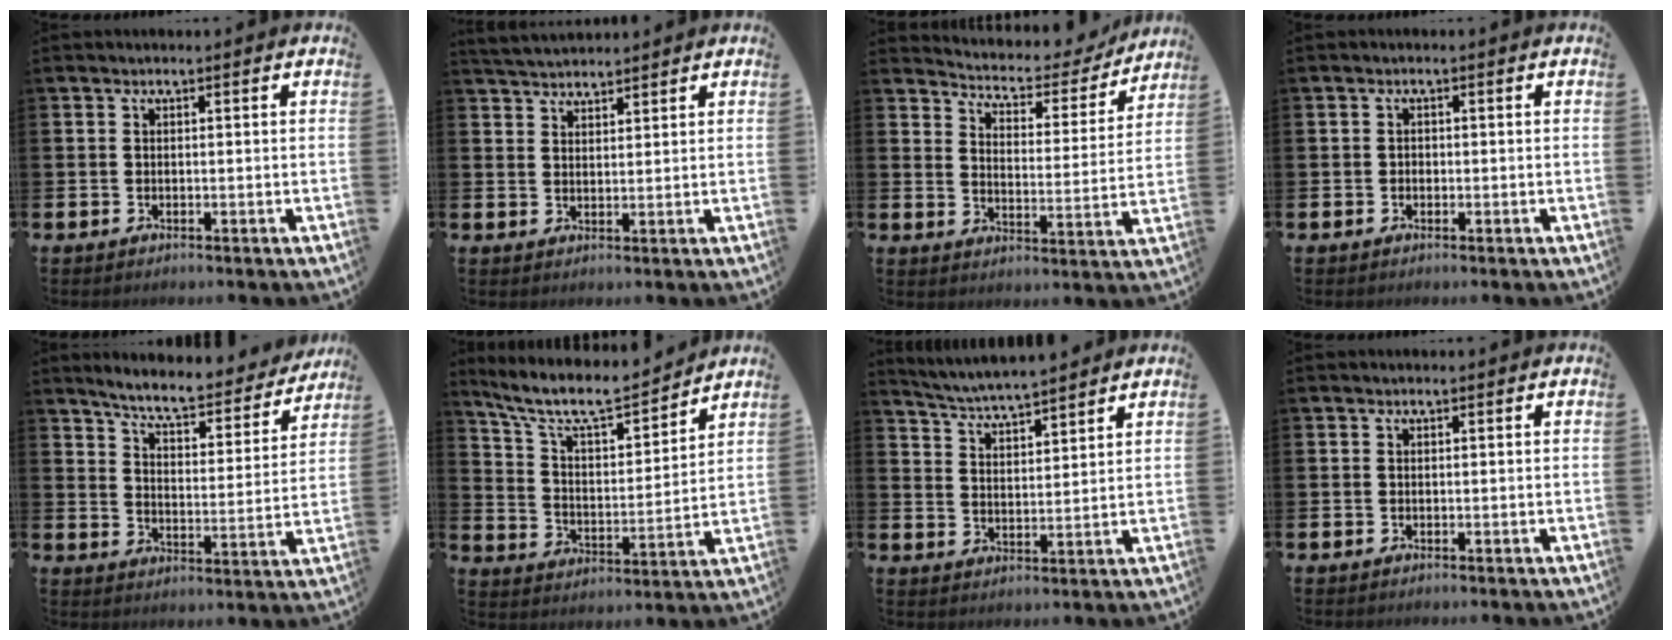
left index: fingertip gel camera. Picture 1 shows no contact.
{"total": 3.4, "force": [3.3, 0.5, 0.3], "torque": [-0.015, -0.013, 0.063]}
{"total": 4.5, "force": [4.2, 1.3, 0.8], "torque": [-0.042, -0.041, 0.064]}
{"total": 0.7, "force": [-0.3, 0.7, 0.2], "torque": [-0.009, 0.006, -0.006]}
{"total": 6.9, "force": [6.5, 1.0, 2.2], "torque": [-0.070, -0.047, 0.108]}
{"total": 9.0, "force": [8.0, 2.1, 3.5], "torque": [-0.111, -0.049, 0.140]}
{"total": 4.7, "force": [4.7, -0.1, 0.6], "torque": [-0.036, -0.031, 0.083]}
{"total": 0.0}